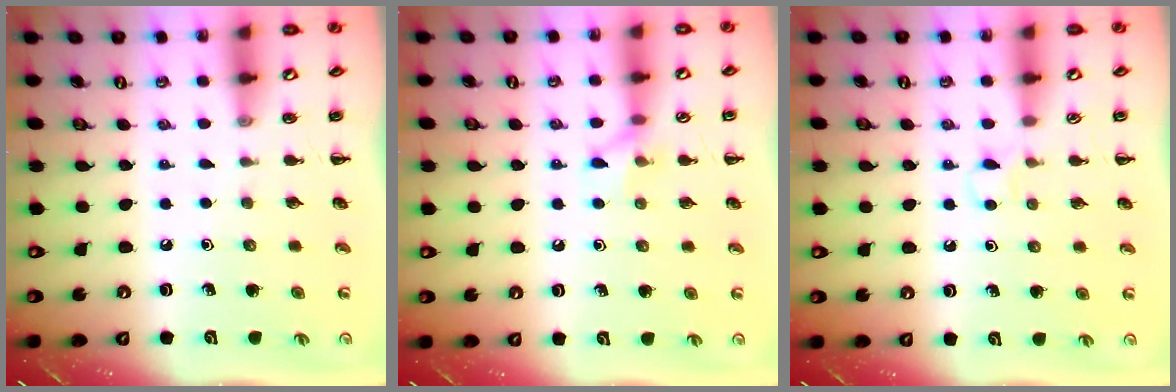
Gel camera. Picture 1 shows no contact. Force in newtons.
{"total": 6.7, "press": 6.5, "slide": 1.7}
{"total": 3.6, "press": 3.4, "slide": 1.1}